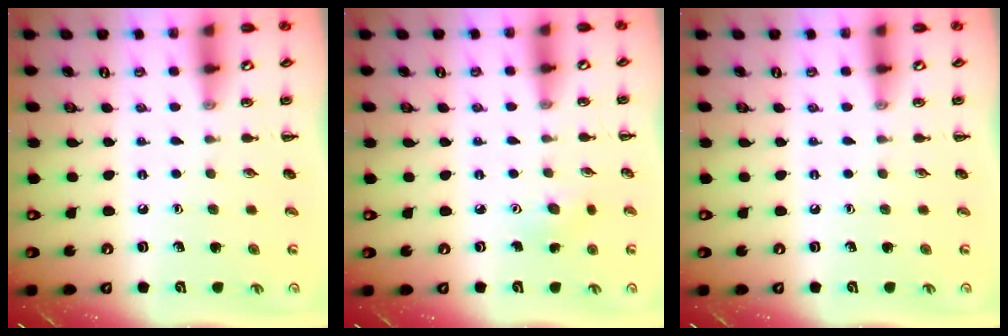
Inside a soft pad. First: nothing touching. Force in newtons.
{"total": 3.2, "press": 3.1, "slide": 1.0}
{"total": 0.0}